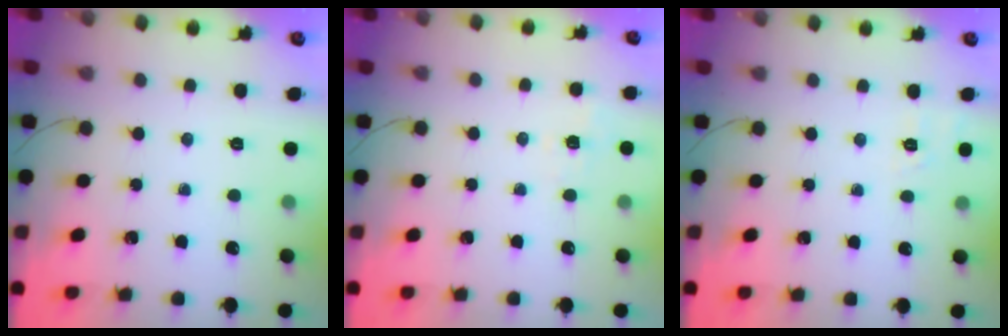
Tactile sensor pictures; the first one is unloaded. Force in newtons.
{"total": 2.6, "press": 2.1, "slide": 1.6}
{"total": 1.8, "press": 0.4, "slide": 1.7}